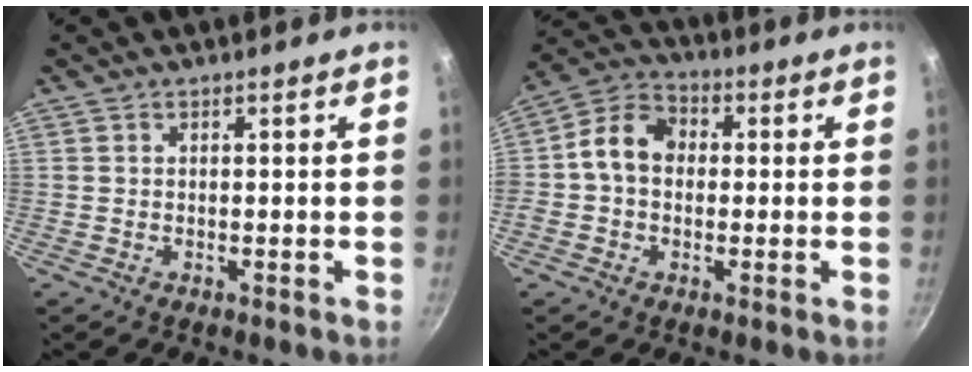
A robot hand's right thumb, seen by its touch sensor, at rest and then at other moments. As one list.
[{"total": 8.9, "force": [0.2, 7.1, 5.3], "torque": [-0.068, 0.023, -0.019]}]